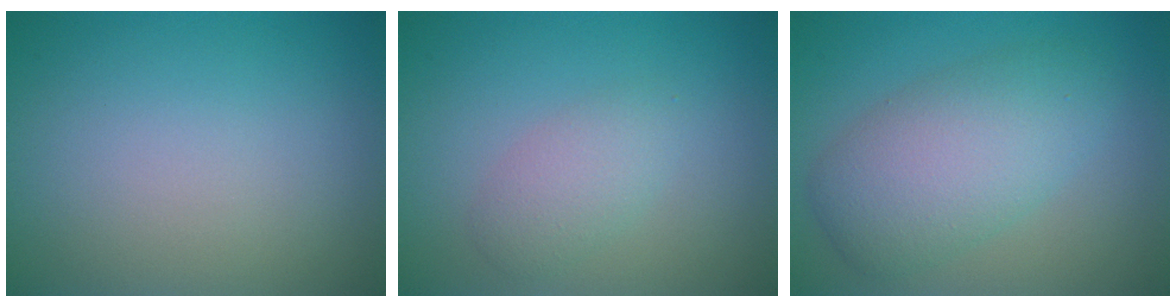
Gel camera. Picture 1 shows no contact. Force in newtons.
{"total": 2.2, "press": 2.2, "slide": 0.0}
{"total": 6.2, "press": 6.2, "slide": 0.2}